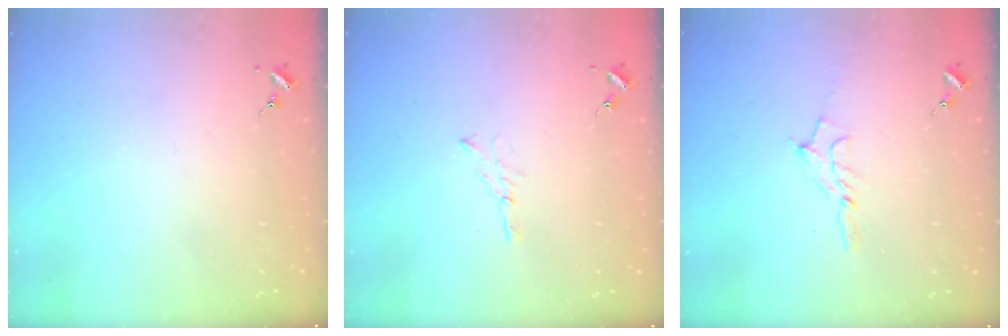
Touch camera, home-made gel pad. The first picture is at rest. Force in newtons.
{"total": 2.6, "press": 2.6, "slide": 0.3}
{"total": 6.4, "press": 6.4, "slide": 0.7}